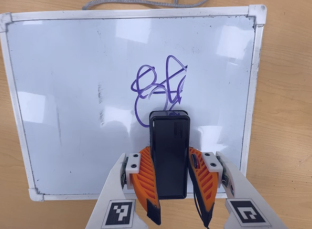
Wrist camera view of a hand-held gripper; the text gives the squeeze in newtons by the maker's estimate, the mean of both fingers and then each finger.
{"total": 8.5, "left": 7.4, "right": 9.6}